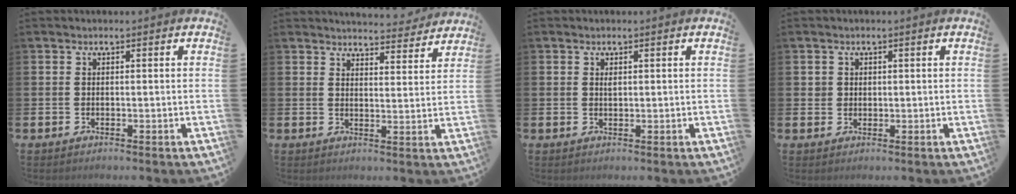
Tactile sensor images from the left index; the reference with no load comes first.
{"total": 4.8, "force": [4.8, 0.7, 0.3], "torque": [-0.009, -0.031, 0.084]}
{"total": 0.7, "force": [0.4, 0.2, 0.5], "torque": [-0.001, -0.002, 0.004]}
{"total": 1.4, "force": [0.8, 1.2, 0.1], "torque": [0.005, 0.005, 0.013]}